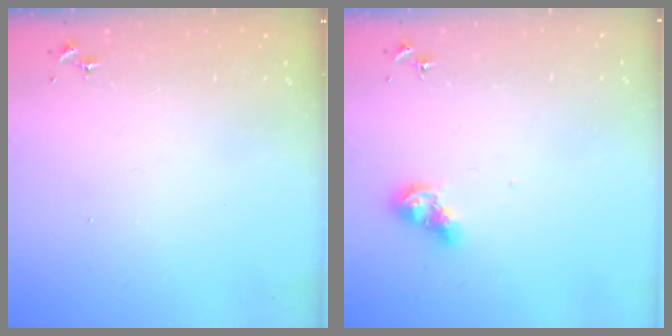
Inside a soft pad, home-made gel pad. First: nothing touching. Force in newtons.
{"total": 7.7, "press": 7.7, "slide": 0.9}